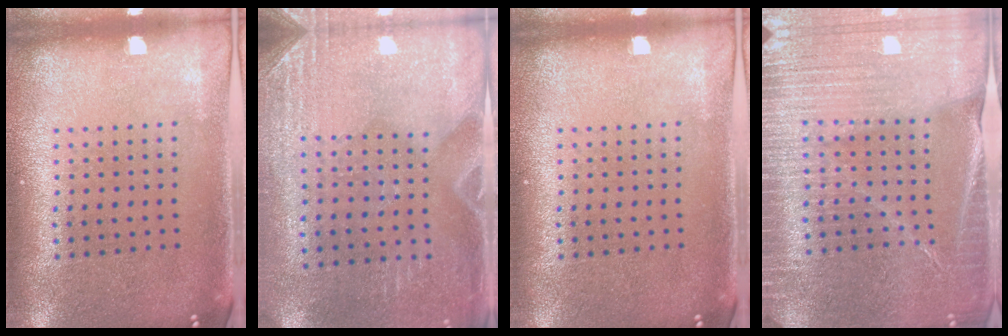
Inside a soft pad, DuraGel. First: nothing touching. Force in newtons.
{"total": 2.8, "press": 2.6, "slide": 1.2}
{"total": 0.0}
{"total": 4.4, "press": 4.1, "slide": 1.7}